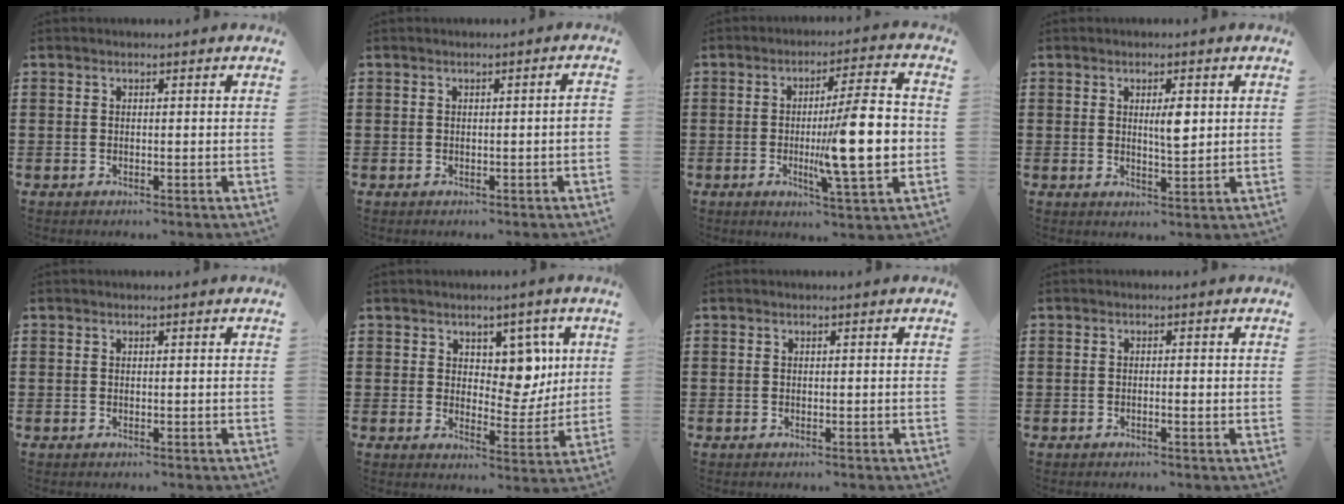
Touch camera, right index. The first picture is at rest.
{"total": 1.0, "force": [-0.3, -0.2, 0.9], "torque": [-0.013, -0.004, -0.006]}
{"total": 14.9, "force": [-1.3, 2.7, 14.6], "torque": [-0.219, -0.013, -0.026]}
{"total": 3.9, "force": [1.0, 1.0, 3.6], "torque": [-0.064, 0.004, 0.011]}
{"total": 0.0}
{"total": 6.9, "force": [3.2, 5.0, 3.6], "torque": [-0.062, -0.005, 0.051]}
{"total": 0.0}
{"total": 1.1, "force": [-0.3, -0.1, 1.0], "torque": [-0.018, -0.004, -0.006]}